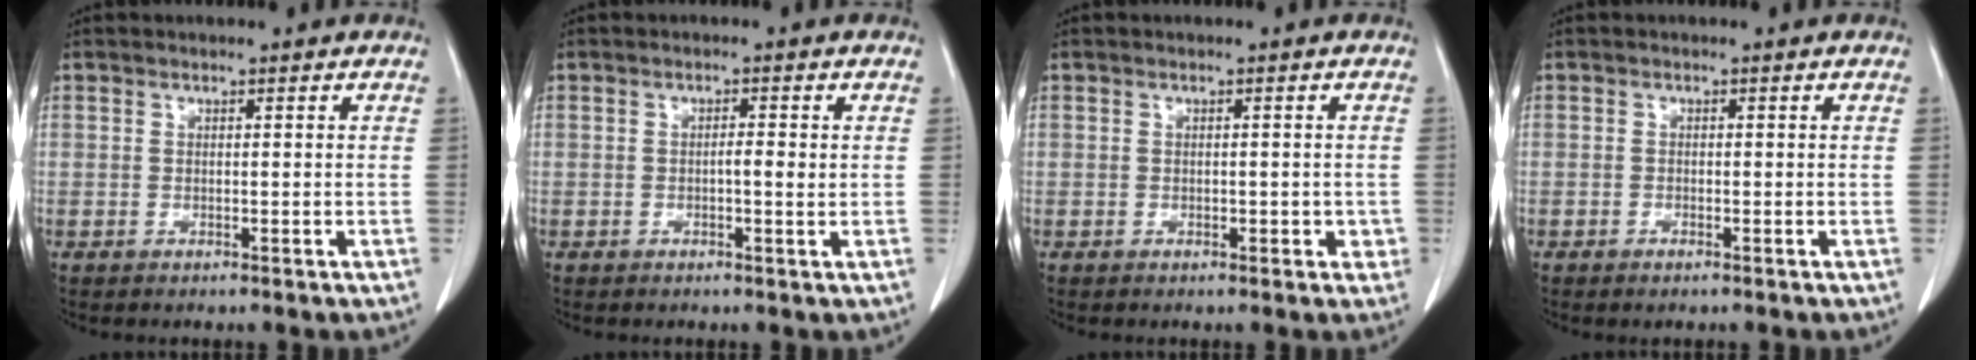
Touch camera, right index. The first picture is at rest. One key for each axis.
{"total": 1.8, "fx": 0.0, "fy": 0.3, "fz": 1.8, "tx": -0.031, "ty": 0.002, "tz": 0.001}
{"total": 2.1, "fx": -0.6, "fy": 1.2, "fz": 1.6, "tx": -0.014, "ty": 0.005, "tz": -0.004}
{"total": 0.8, "fx": -0.6, "fy": 0.3, "fz": 0.5, "tx": -0.008, "ty": -0.001, "tz": -0.006}